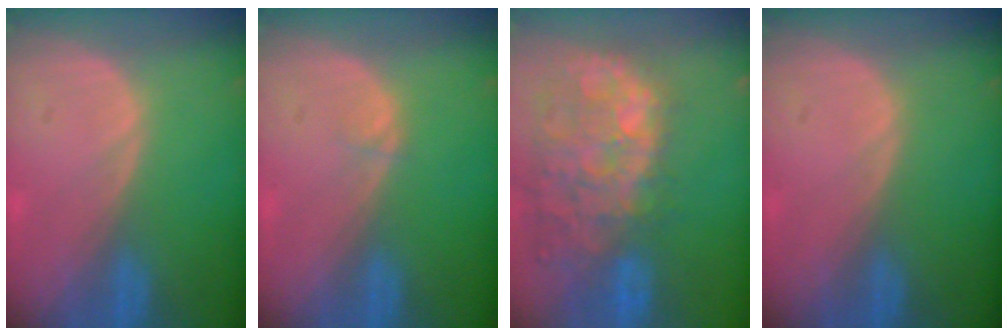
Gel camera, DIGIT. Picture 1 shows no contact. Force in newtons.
{"total": 0.5, "press": 0.5, "slide": 0.1}
{"total": 14.4, "press": 11.7, "slide": 8.4}
{"total": 0.0}